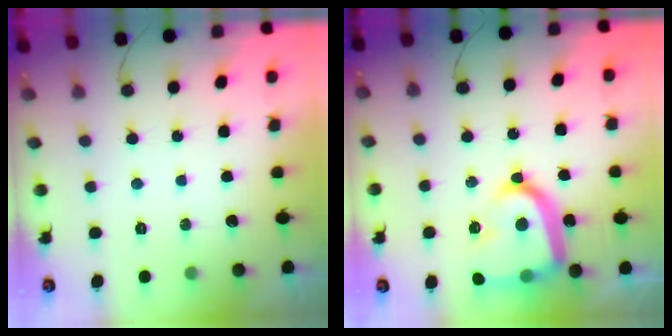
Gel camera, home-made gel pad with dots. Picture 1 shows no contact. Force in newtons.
{"total": 19.6, "press": 19.5, "slide": 1.7}